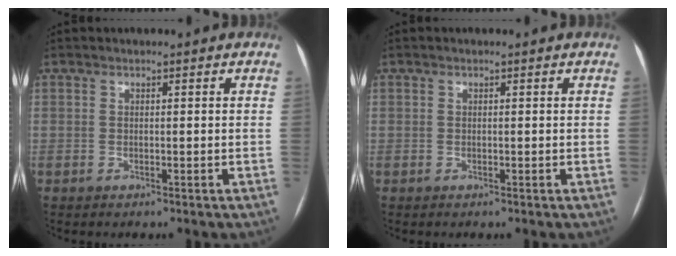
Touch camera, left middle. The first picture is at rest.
{"total": 0.0}